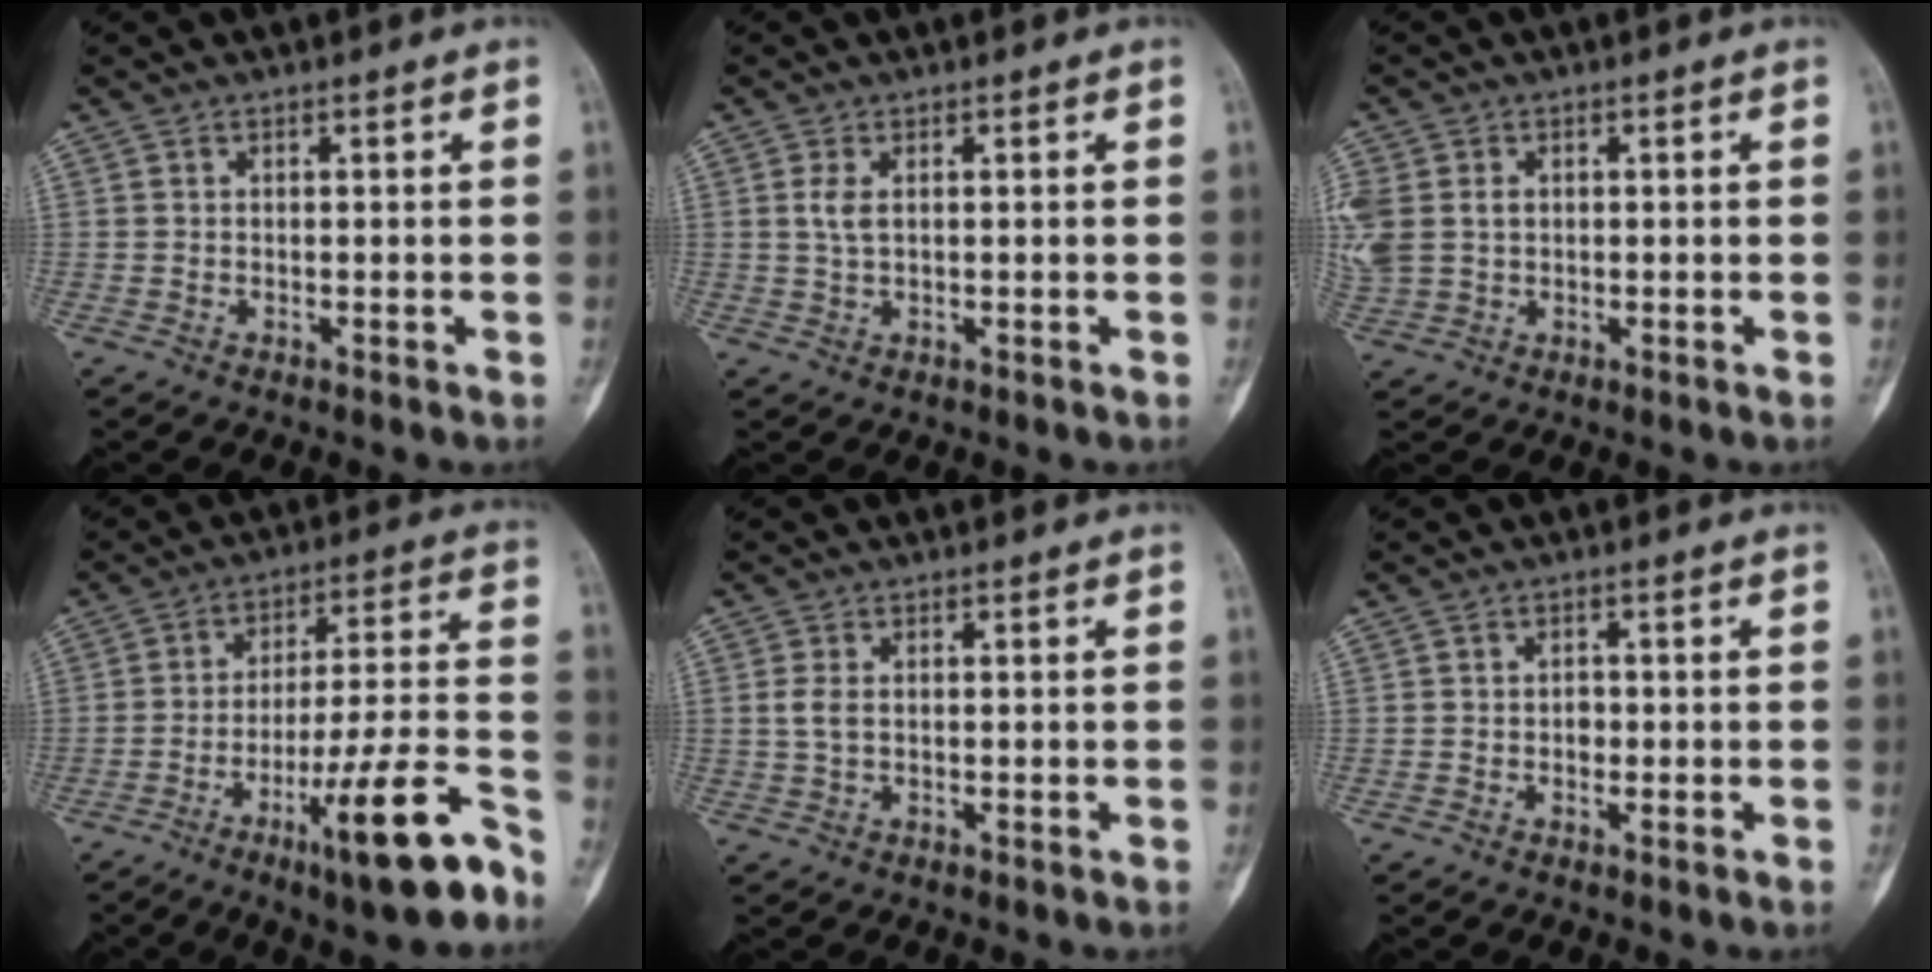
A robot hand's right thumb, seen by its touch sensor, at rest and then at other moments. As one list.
[{"total": 2.3, "force": [0.5, 1.1, 2.0], "torque": [-0.044, 0.001, 0.011]}, {"total": 9.8, "force": [1.0, 7.9, 5.7], "torque": [-0.170, 0.015, 0.031]}, {"total": 17.2, "force": [-10.1, 2.2, 13.7], "torque": [-0.222, 0.061, -0.156]}, {"total": 2.2, "force": [0.0, 1.3, 1.7], "torque": [-0.039, 0.002, -0.001]}, {"total": 1.2, "force": [-0.3, 1.0, 0.7], "torque": [0.000, 0.006, -0.008]}]